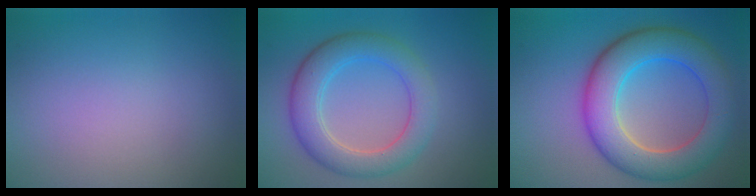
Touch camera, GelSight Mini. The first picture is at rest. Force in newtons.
{"total": 5.2, "press": 5.2, "slide": 0.2}
{"total": 8.4, "press": 8.4, "slide": 0.3}